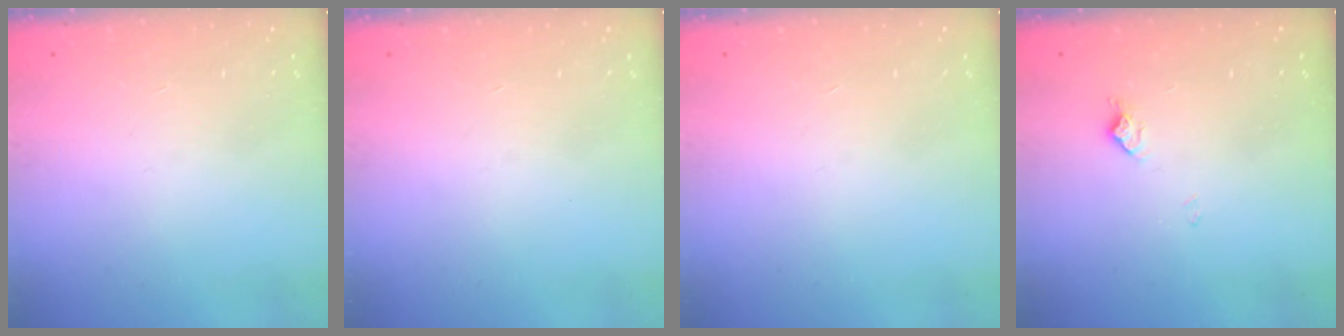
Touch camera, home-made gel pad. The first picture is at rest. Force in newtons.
{"total": 0.0}
{"total": 0.0}
{"total": 6.3, "press": 6.3, "slide": 0.7}